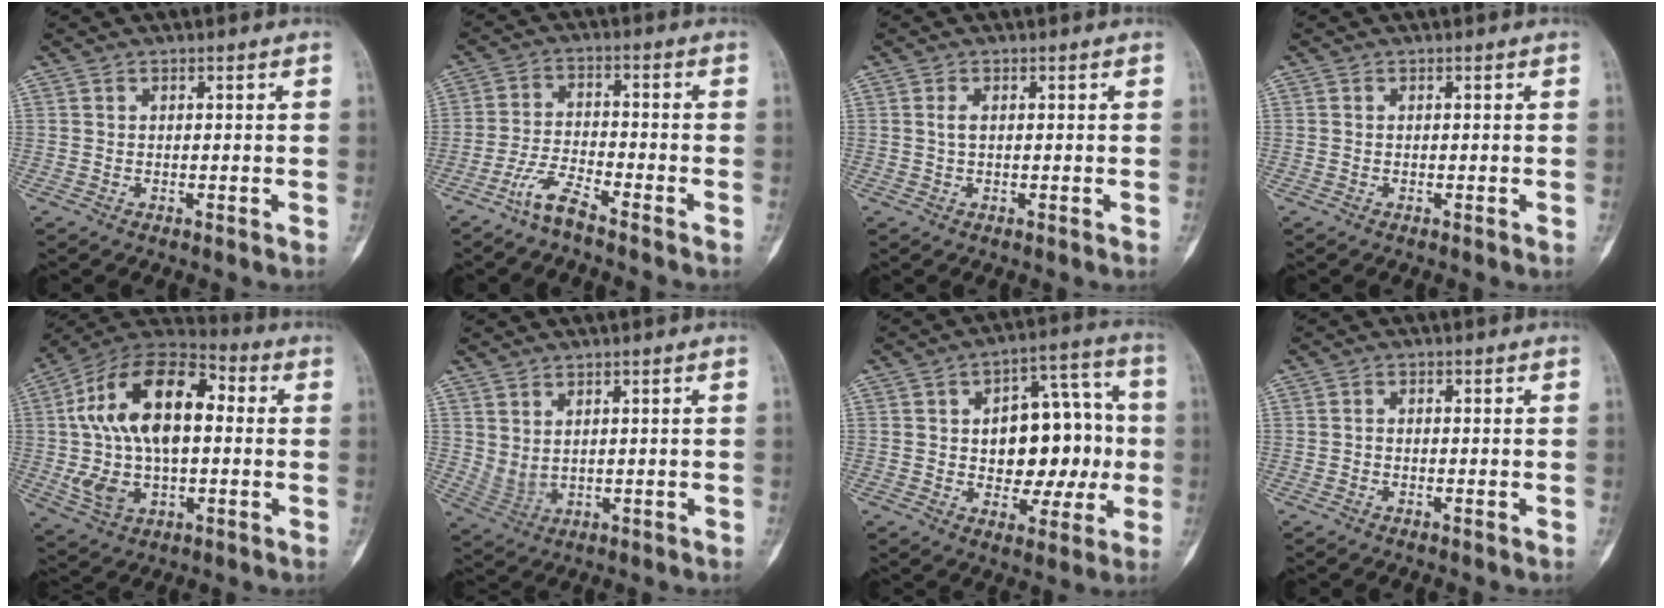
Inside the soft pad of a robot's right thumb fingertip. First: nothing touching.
{"total": 5.5, "force": [-4.4, 1.0, 3.1], "torque": [-0.067, 0.024, -0.091]}
{"total": 1.3, "force": [0.2, 0.7, 1.1], "torque": [-0.020, 0.000, 0.002]}
{"total": 0.0}
{"total": 23.0, "force": [1.8, 13.3, 18.6], "torque": [-0.320, 0.030, 0.030]}
{"total": 4.0, "force": [1.0, 2.6, 2.8], "torque": [-0.046, -0.006, 0.034]}
{"total": 17.5, "force": [0.0, 10.5, 14.0], "torque": [-0.143, 0.041, 0.007]}
{"total": 0.7, "force": [-0.3, 0.6, 0.4], "torque": [-0.002, 0.002, -0.010]}